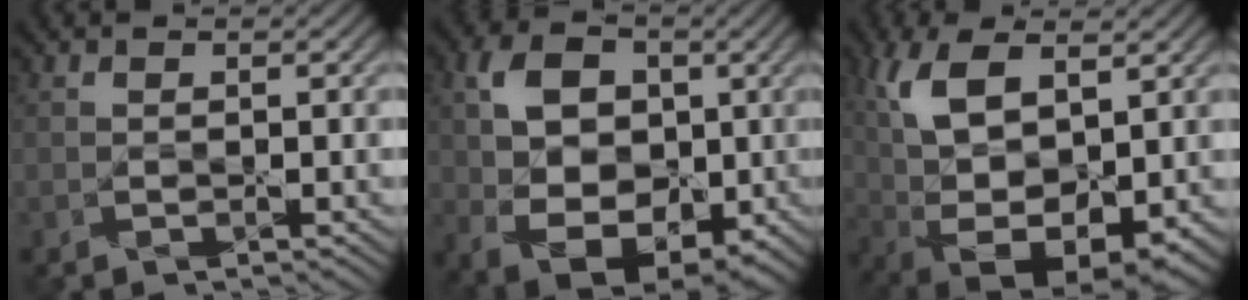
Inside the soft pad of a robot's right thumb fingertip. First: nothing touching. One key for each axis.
{"total": 11.1, "fx": 1.1, "fy": 7.8, "fz": 7.7, "tx": -0.159, "ty": 0.002, "tz": 0.013}
{"total": 13.9, "fx": 3.1, "fy": 6.6, "fz": 11.9, "tx": -0.246, "ty": -0.003, "tz": 0.064}